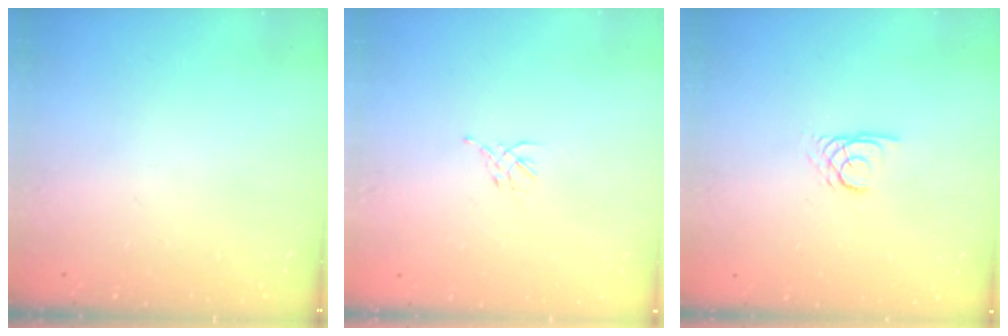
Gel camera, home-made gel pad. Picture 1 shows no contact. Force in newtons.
{"total": 1.5, "press": 1.4, "slide": 0.6}
{"total": 2.7, "press": 2.7, "slide": 0.1}